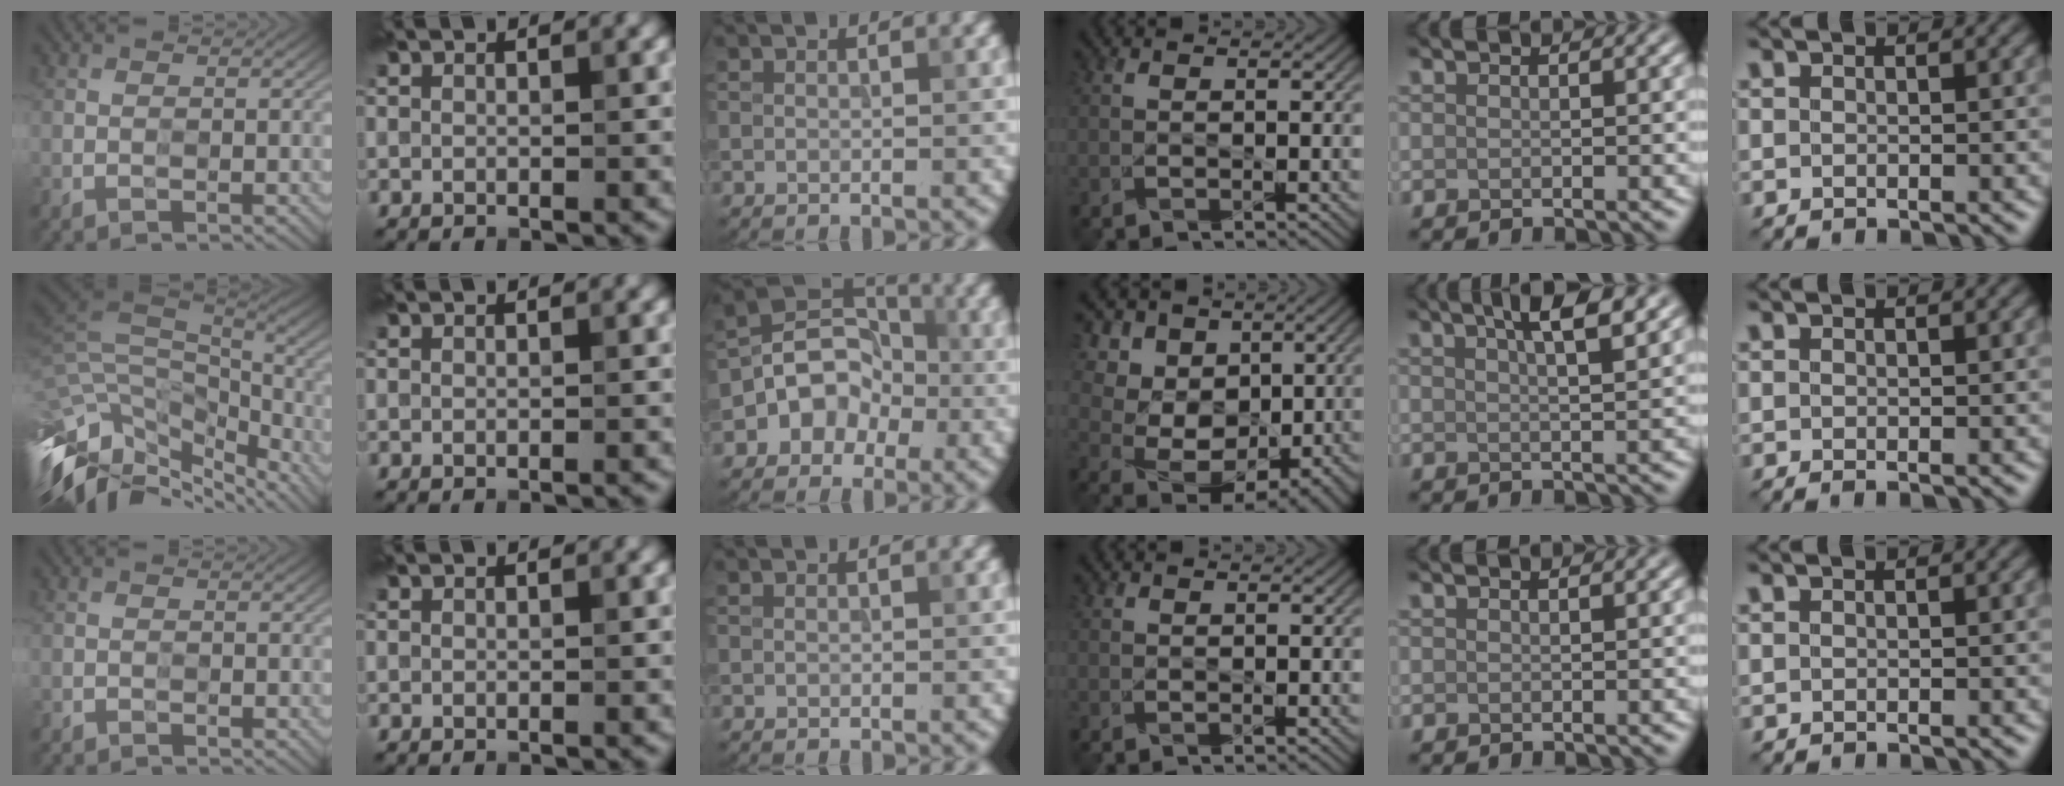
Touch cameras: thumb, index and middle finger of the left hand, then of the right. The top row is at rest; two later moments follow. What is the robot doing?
{"motion": "wipe", "object": "glasses"}